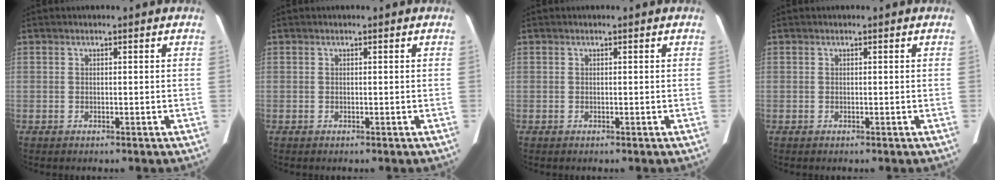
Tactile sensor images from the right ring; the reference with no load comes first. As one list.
[{"total": 0.0}, {"total": 0.0}, {"total": 0.0}]